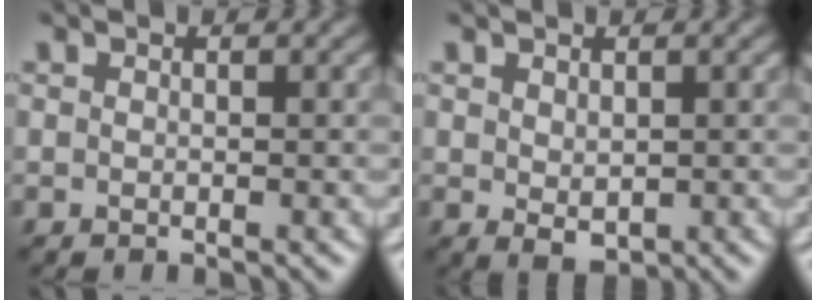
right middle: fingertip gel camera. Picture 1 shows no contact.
{"total": 1.6, "force": [0.3, 1.0, 1.2], "torque": [-0.021, -0.007, 0.012]}